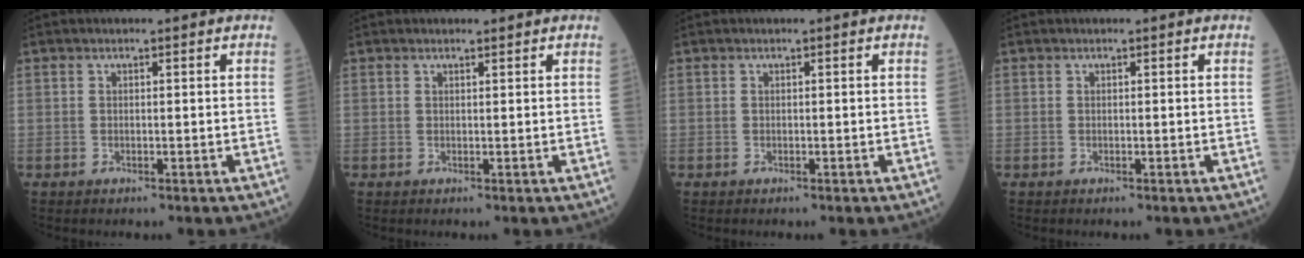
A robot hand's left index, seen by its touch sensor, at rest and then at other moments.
{"total": 0.5, "force": [0.5, 0.1, 0.0], "torque": [-0.009, -0.004, 0.007]}
{"total": 0.0}
{"total": 0.0}